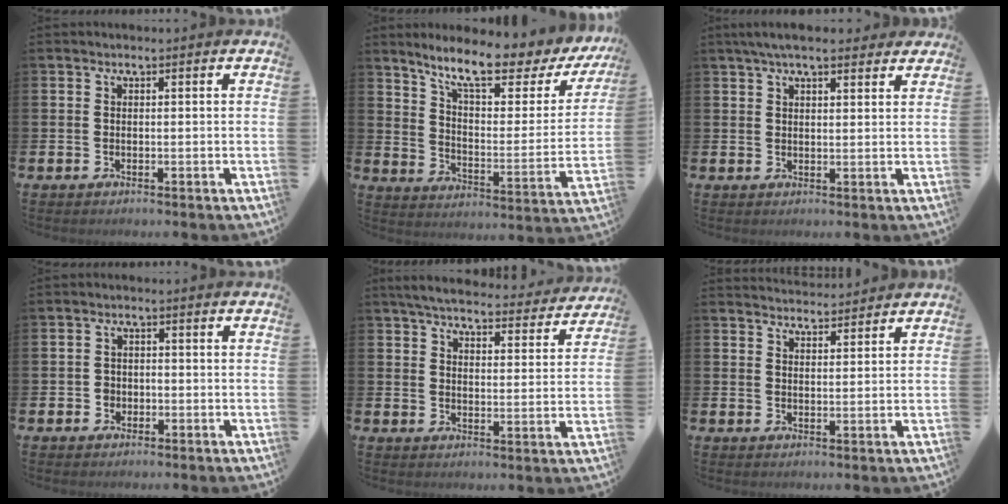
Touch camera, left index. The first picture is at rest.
{"total": 10.3, "force": [8.7, 1.6, 5.3], "torque": [-0.123, -0.061, 0.142]}
{"total": 4.8, "force": [4.1, 1.2, 2.3], "torque": [-0.047, -0.005, 0.073]}
{"total": 1.7, "force": [-0.8, 1.5, 0.2], "torque": [-0.001, 0.001, -0.020]}
{"total": 5.5, "force": [5.2, 0.9, 1.5], "torque": [-0.044, -0.035, 0.089]}
{"total": 3.2, "force": [3.2, 0.4, -0.1], "torque": [0.004, -0.018, 0.056]}